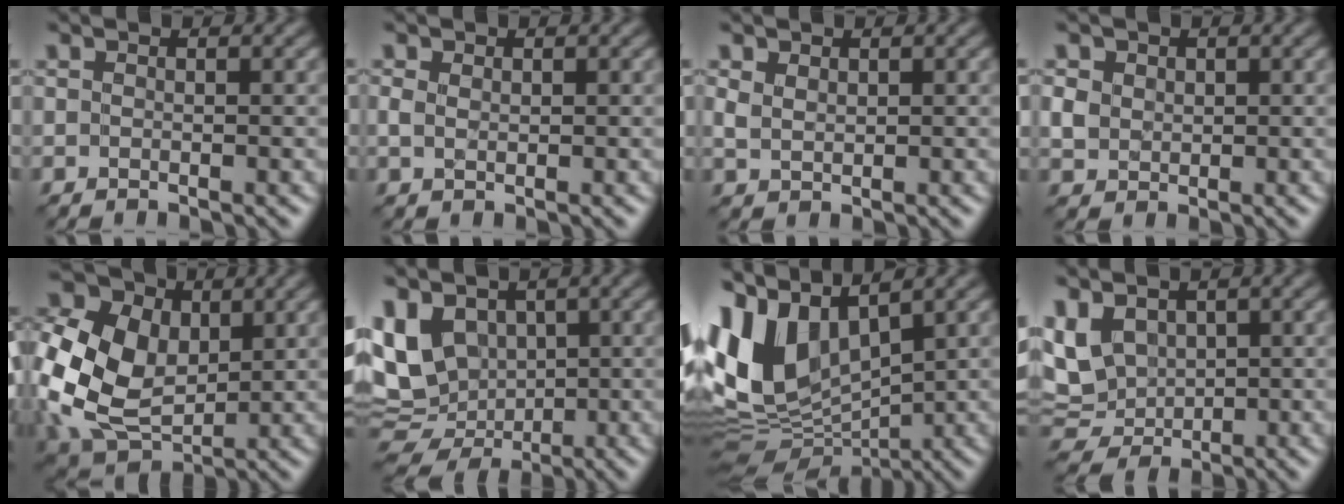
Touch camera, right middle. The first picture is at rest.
{"total": 1.2, "force": [0.4, 1.0, 0.7], "torque": [-0.017, 0.003, 0.009]}
{"total": 1.4, "force": [0.9, 1.0, 0.6], "torque": [-0.019, 0.001, 0.020]}
{"total": 2.1, "force": [0.5, 1.9, 0.7], "torque": [-0.024, 0.005, 0.015]}
{"total": 12.6, "force": [0.7, 9.8, 7.9], "torque": [-0.195, 0.004, 0.017]}
{"total": 8.8, "force": [0.9, 6.8, 5.4], "torque": [-0.110, -0.006, 0.021]}
{"total": 11.8, "force": [2.6, 7.3, 8.9], "torque": [-0.214, 0.014, 0.044]}
{"total": 6.7, "force": [1.6, 4.9, 4.2], "torque": [-0.097, 0.005, 0.034]}